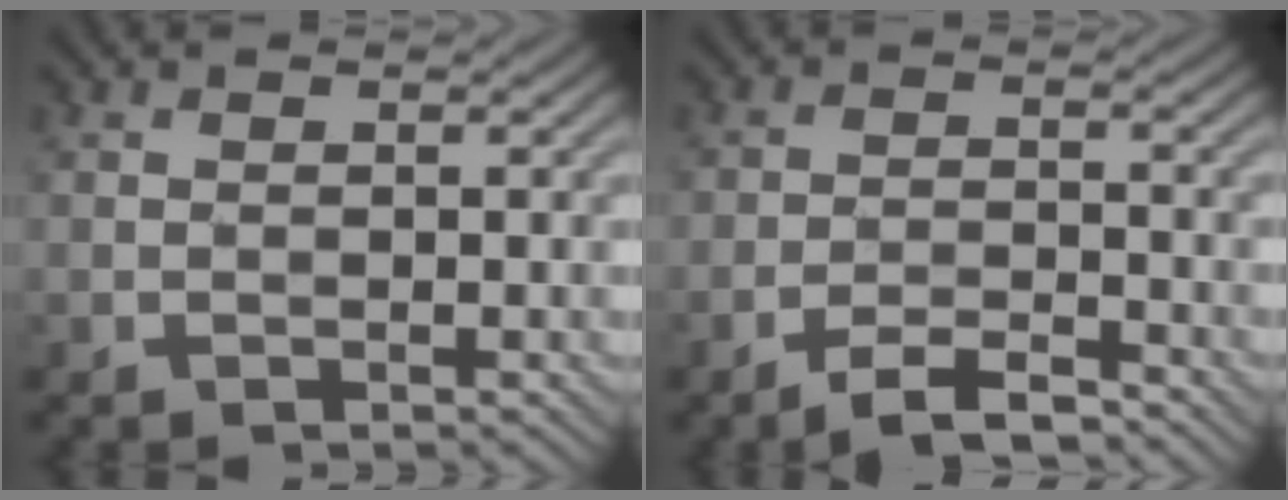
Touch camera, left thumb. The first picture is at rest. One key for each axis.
{"total": 3.9, "fx": -3.2, "fy": 0.7, "fz": 2.1, "tx": -0.043, "ty": 0.009, "tz": -0.062}